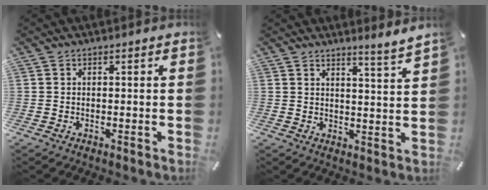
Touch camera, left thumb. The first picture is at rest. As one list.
[{"total": 4.4, "force": [4.1, -1.1, 1.4], "torque": [-0.031, -0.035, 0.070]}]